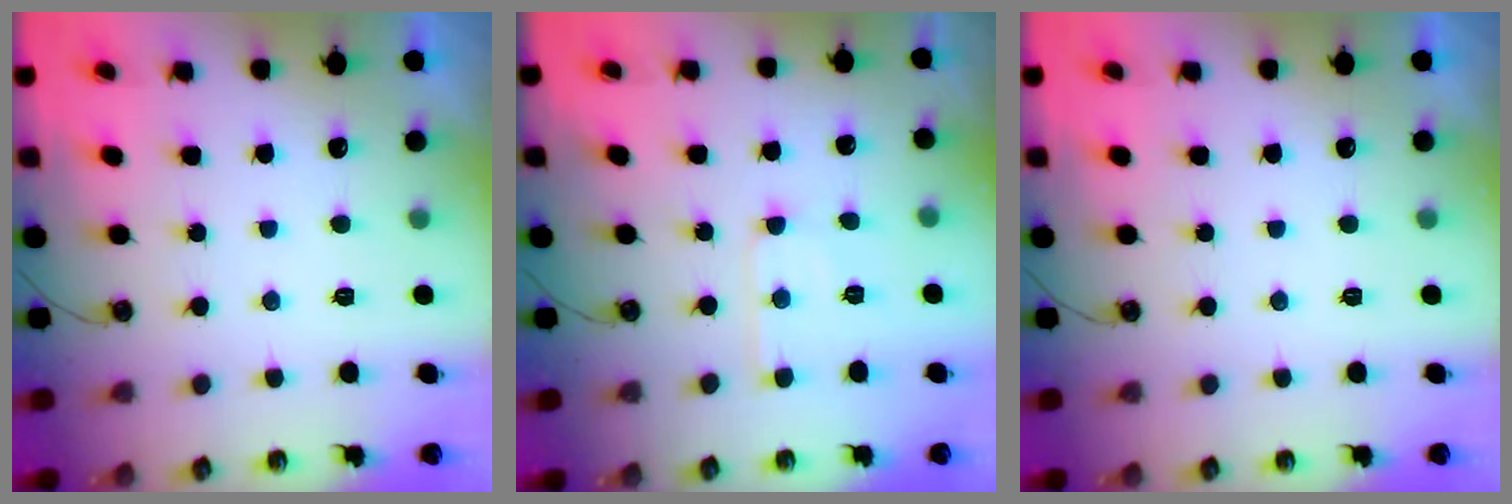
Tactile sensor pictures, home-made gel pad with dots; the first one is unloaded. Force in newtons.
{"total": 5.1, "press": 5.0, "slide": 0.3}
{"total": 0.0}